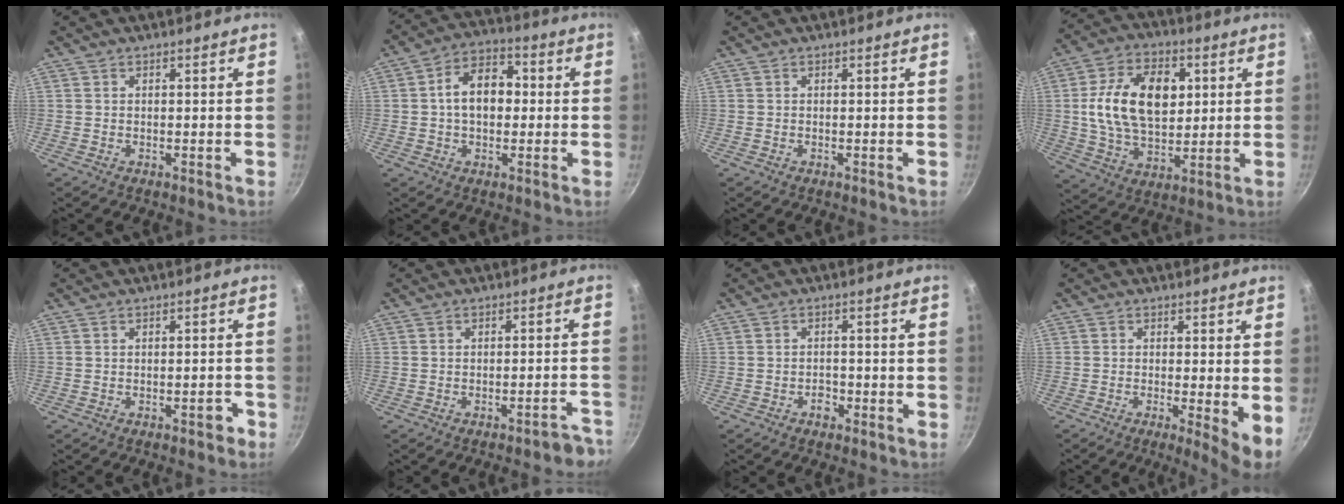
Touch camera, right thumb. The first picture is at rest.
{"total": 10.3, "force": [0.4, 7.1, 7.5], "torque": [-0.088, 0.029, -0.006]}
{"total": 0.0}
{"total": 17.7, "force": [3.1, 11.4, 13.2], "torque": [-0.208, 0.001, 0.051]}
{"total": 2.1, "force": [-1.2, 1.0, 1.3], "torque": [-0.006, 0.020, -0.009]}
{"total": 4.8, "force": [-3.8, 1.3, 2.6], "torque": [-0.009, 0.044, -0.032]}
{"total": 2.0, "force": [-1.2, 1.4, 0.9], "torque": [-0.002, 0.012, -0.015]}
{"total": 5.6, "force": [-0.5, 1.0, 5.5], "torque": [-0.077, -0.016, -0.008]}